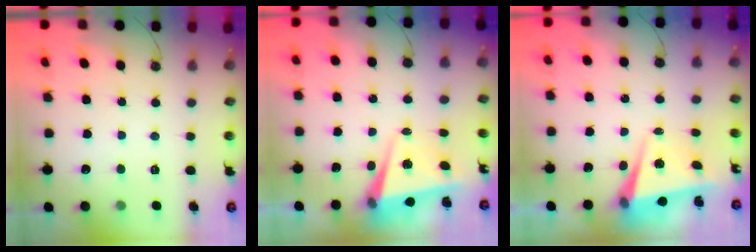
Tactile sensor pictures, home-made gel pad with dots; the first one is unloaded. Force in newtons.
{"total": 4.8, "press": 4.7, "slide": 1.1}
{"total": 5.2, "press": 5.2, "slide": 0.6}